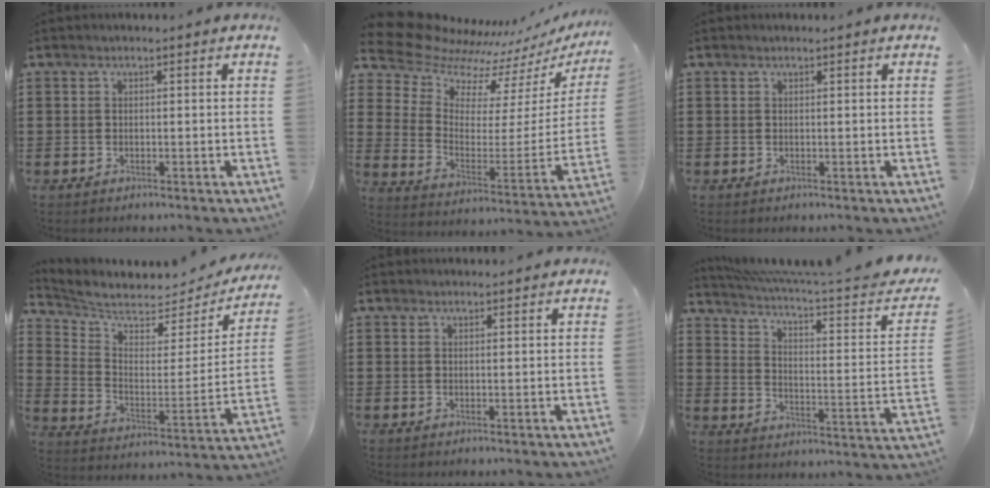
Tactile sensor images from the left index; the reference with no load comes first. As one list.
[{"total": 10.2, "force": [9.2, 3.6, 2.3], "torque": [-0.094, -0.075, 0.160]}, {"total": 0.0}, {"total": 4.1, "force": [3.8, 0.8, 1.1], "torque": [-0.049, -0.046, 0.060]}, {"total": 1.0, "force": [1.0, 0.1, 0.1], "torque": [-0.004, 0.000, 0.019]}, {"total": 4.7, "force": [3.6, 0.1, 3.1], "torque": [-0.069, -0.037, 0.053]}]